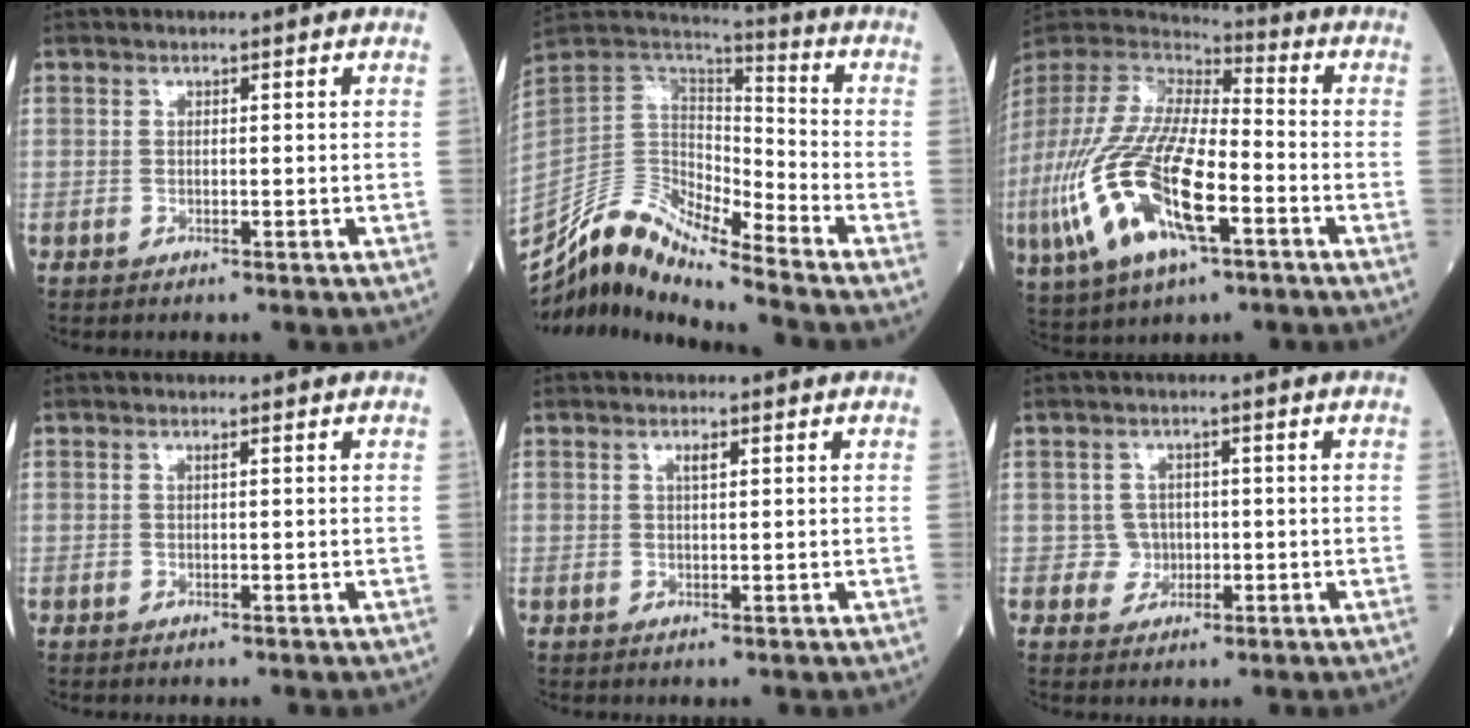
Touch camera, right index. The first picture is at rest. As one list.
[{"total": 11.2, "force": [-10.5, 1.4, 3.6], "torque": [-0.075, 0.059, -0.202]}, {"total": 22.4, "force": [-7.5, 7.9, 19.6], "torque": [-0.470, -0.031, -0.136]}, {"total": 0.0}, {"total": 1.2, "force": [0.5, 0.2, 1.0], "torque": [-0.020, 0.000, 0.008]}, {"total": 2.5, "force": [-0.2, 2.4, 0.0], "torque": [0.007, 0.008, -0.005]}]